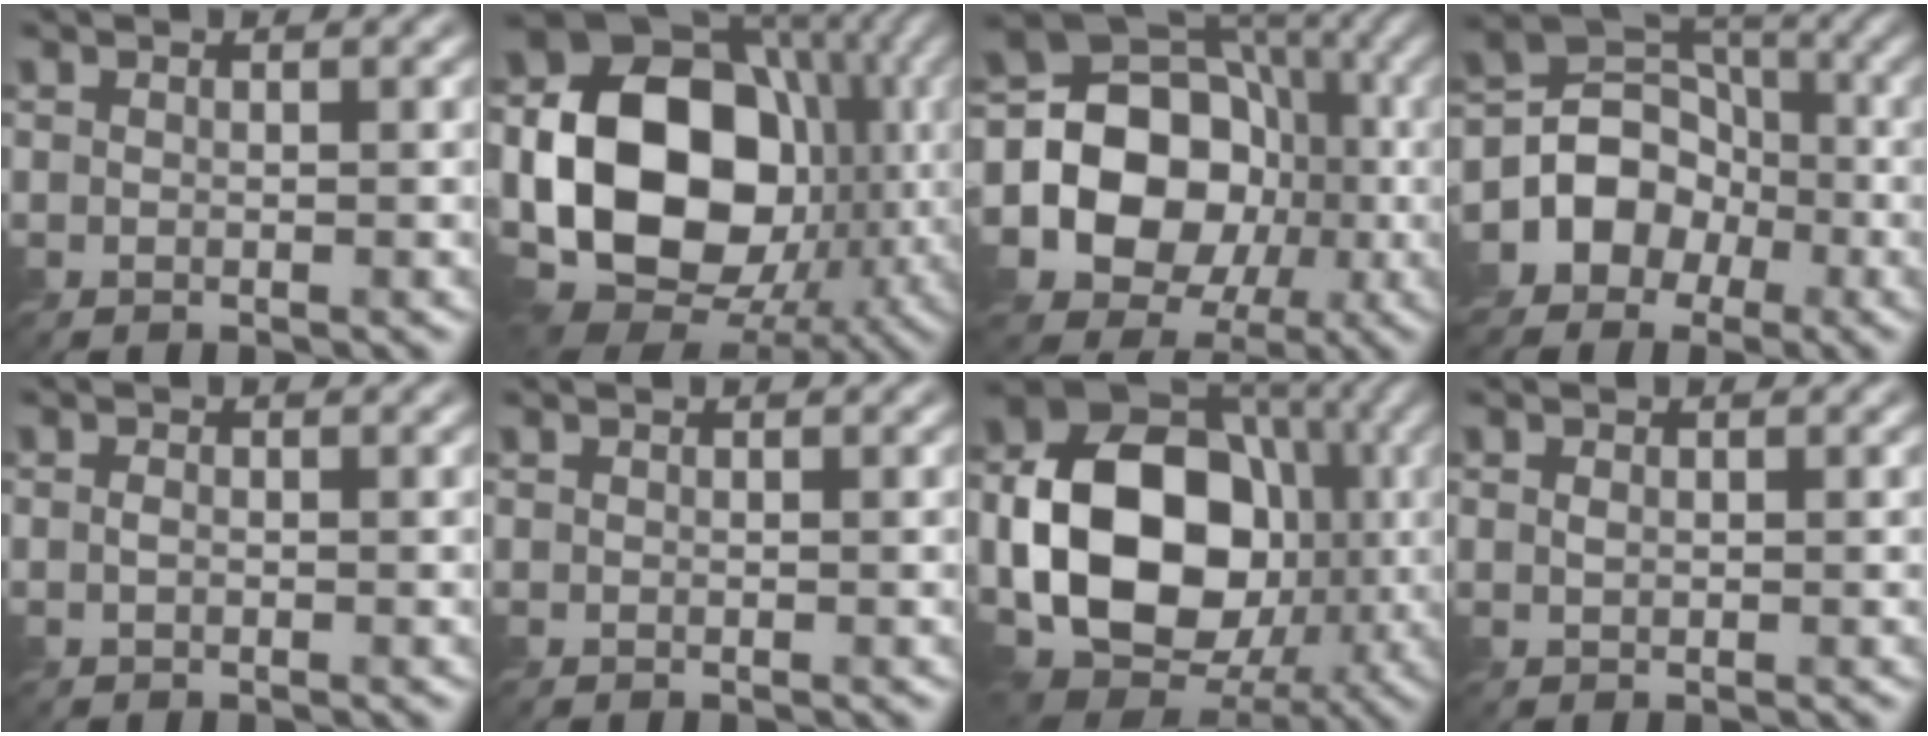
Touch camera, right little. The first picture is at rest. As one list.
[{"total": 21.0, "force": [-1.4, 15.9, 13.6], "torque": [-0.267, -0.002, -0.027]}, {"total": 18.5, "force": [-3.4, 16.0, 8.6], "torque": [-0.186, 0.019, -0.083]}, {"total": 9.7, "force": [-4.1, 8.2, 3.1], "torque": [-0.047, 0.006, -0.094]}, {"total": 0.7, "force": [-0.4, 0.4, 0.4], "torque": [-0.009, 0.000, -0.010]}, {"total": 0.0}, {"total": 16.2, "force": [-2.4, 12.1, 10.5], "torque": [-0.176, -0.013, -0.042]}, {"total": 0.5, "force": [0.0, 0.4, 0.4], "torque": [-0.010, -0.002, 0.000]}]